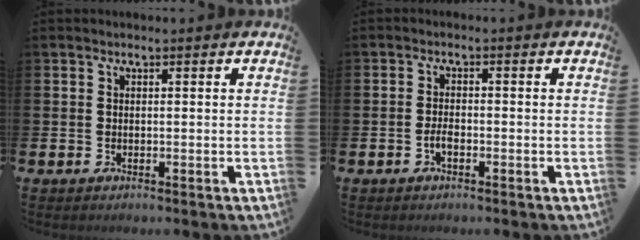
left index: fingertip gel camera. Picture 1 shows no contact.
{"total": 1.7, "force": [-0.9, 0.7, 1.3], "torque": [-0.019, -0.002, -0.018]}